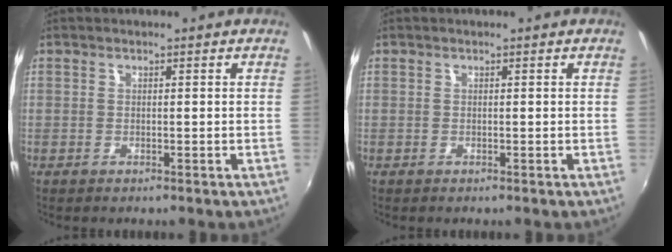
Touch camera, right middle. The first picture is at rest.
{"total": 0.0}